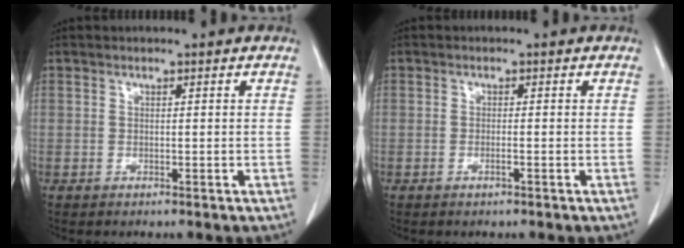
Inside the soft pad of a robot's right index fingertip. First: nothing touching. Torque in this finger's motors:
{"motor_torque": [-0.19, 0.02, -0.07, -0.01]}